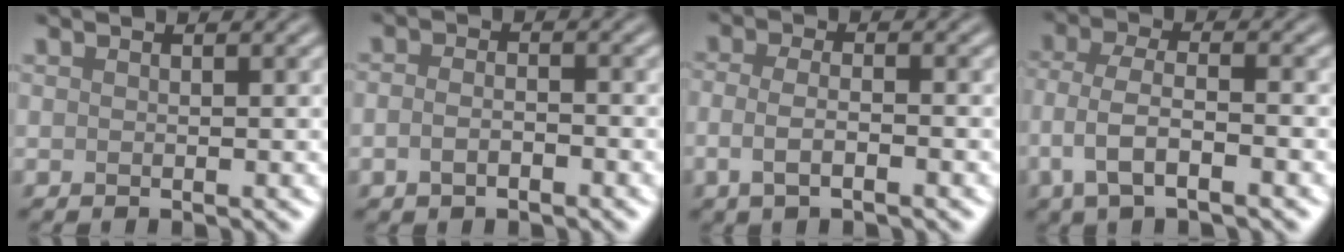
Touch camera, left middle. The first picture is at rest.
{"total": 2.0, "force": [-0.9, 1.1, 1.4], "torque": [-0.029, 0.001, -0.022]}
{"total": 2.8, "force": [-1.0, 1.1, 2.4], "torque": [-0.048, -0.001, -0.022]}
{"total": 4.7, "force": [-2.0, 1.8, 3.8], "torque": [-0.081, 0.000, -0.043]}